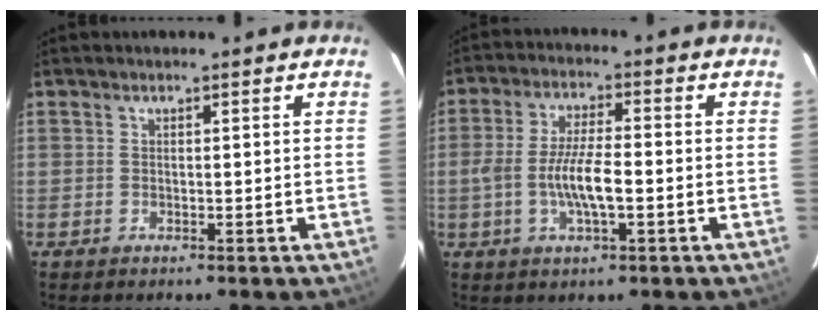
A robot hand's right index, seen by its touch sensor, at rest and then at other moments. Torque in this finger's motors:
{"motor_torque": [0.57, -0.28, 0.61, 0.18]}